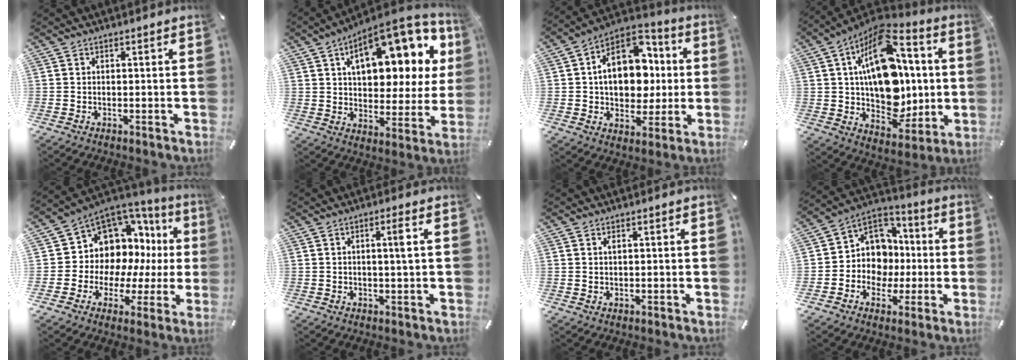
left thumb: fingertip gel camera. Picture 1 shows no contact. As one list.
[{"total": 19.4, "force": [9.1, 10.1, 13.9], "torque": [-0.190, -0.049, 0.147]}, {"total": 17.2, "force": [2.1, 12.8, 11.2], "torque": [-0.181, -0.007, 0.041]}, {"total": 23.0, "force": [3.6, 15.0, 17.0], "torque": [-0.278, -0.027, 0.064]}, {"total": 9.8, "force": [4.3, 8.3, 2.9], "torque": [-0.057, -0.070, 0.090]}, {"total": 3.1, "force": [0.5, 0.1, 3.0], "torque": [-0.059, 0.001, 0.006]}, {"total": 1.0, "force": [0.4, 0.4, 0.9], "torque": [-0.017, 0.000, 0.008]}, {"total": 10.9, "force": [-0.6, 10.6, 2.6], "torque": [-0.051, -0.006, -0.001]}]